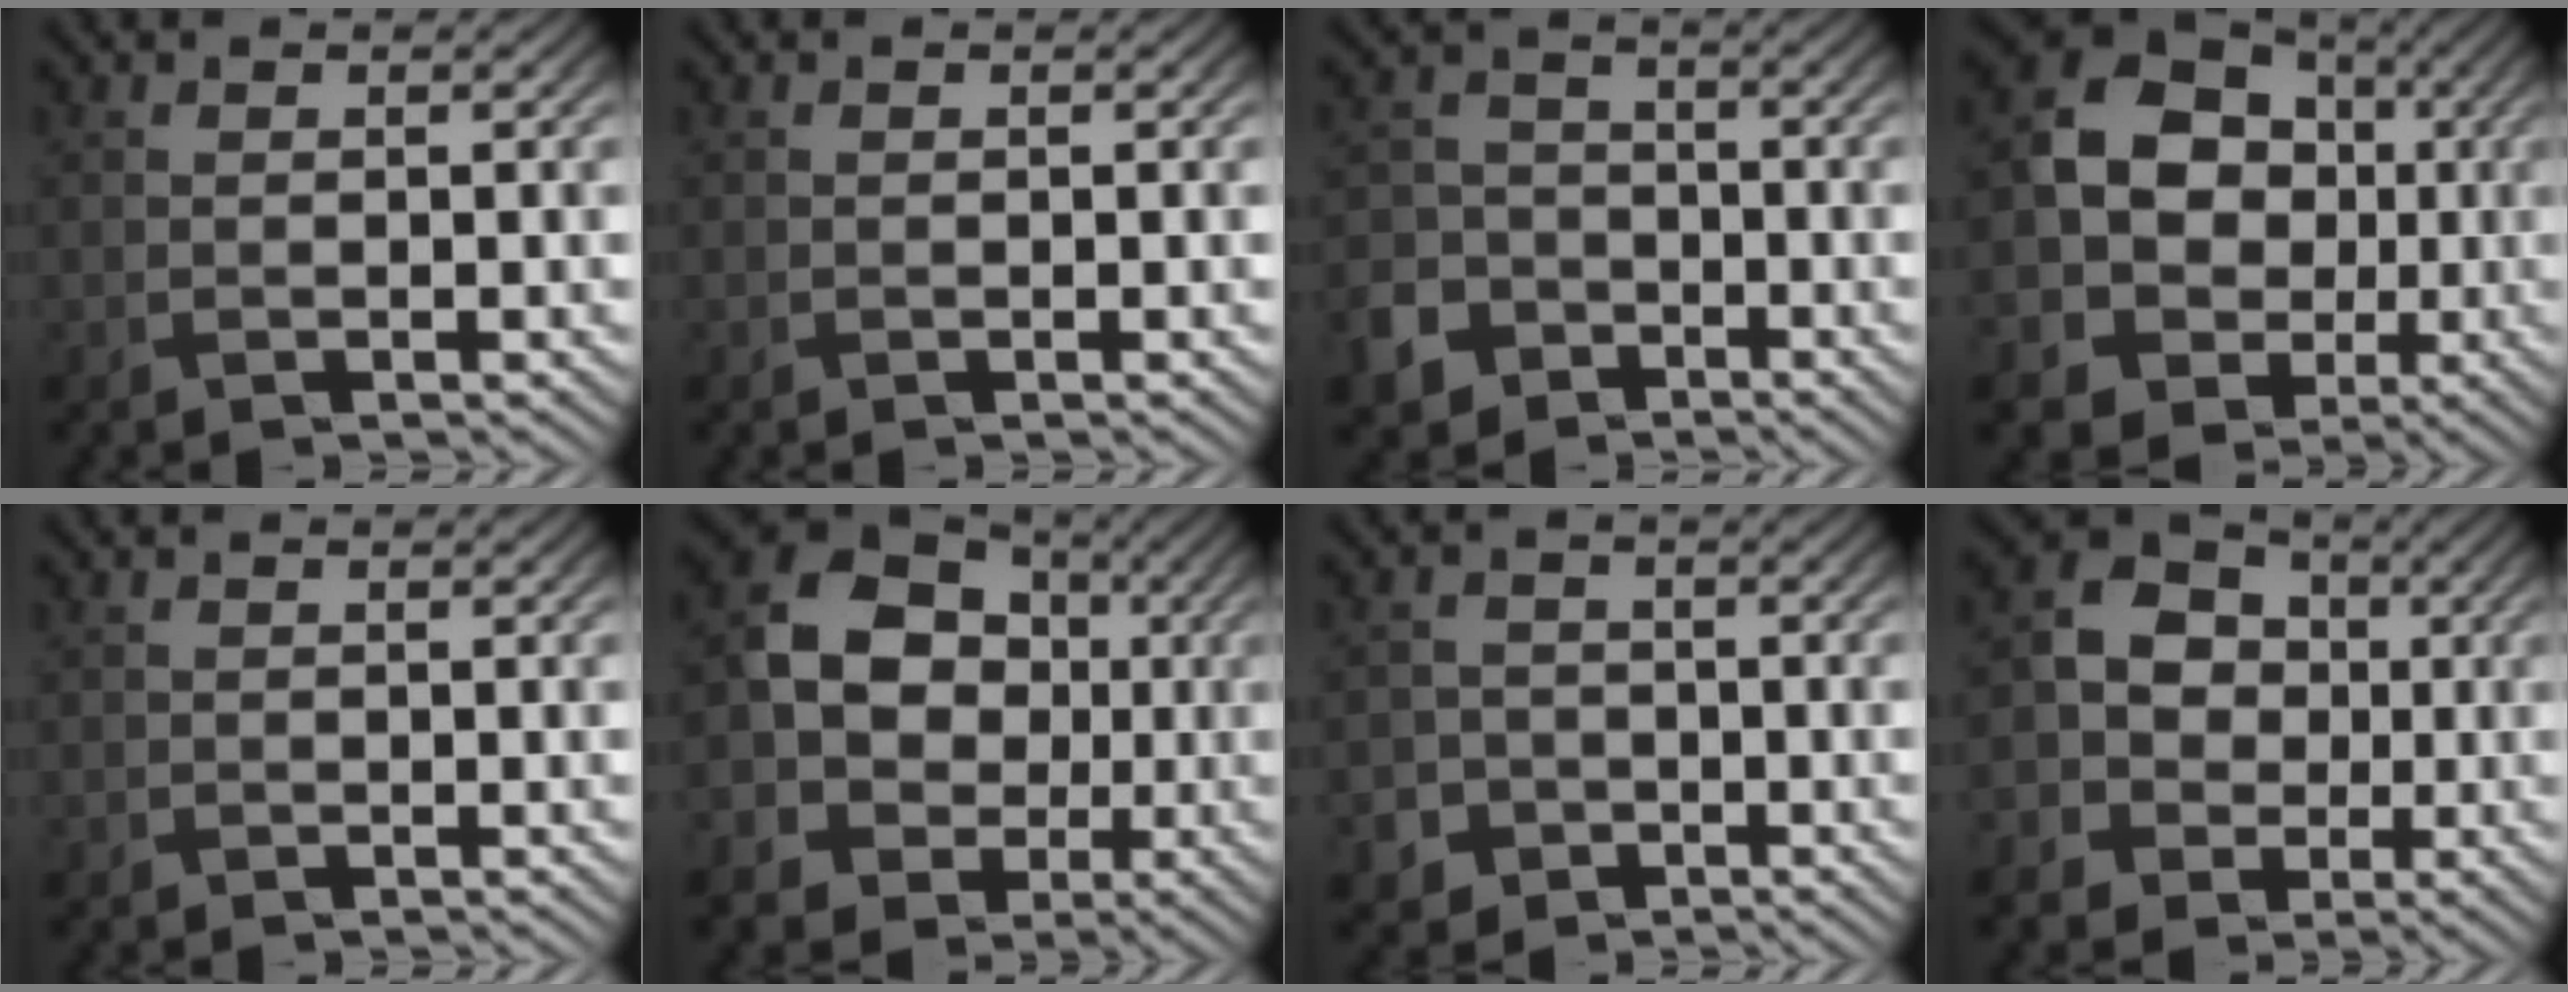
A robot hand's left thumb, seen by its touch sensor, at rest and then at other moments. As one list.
[{"total": 0.0}, {"total": 7.3, "force": [-4.3, 5.3, 2.5], "torque": [-0.069, -0.020, -0.093]}, {"total": 15.6, "force": [-0.4, 13.5, 7.8], "torque": [-0.177, -0.005, -0.018]}, {"total": 0.6, "force": [-0.3, 0.5, 0.0], "torque": [0.003, -0.005, -0.006]}, {"total": 13.4, "force": [-1.0, 11.3, 7.1], "torque": [-0.160, -0.007, -0.027]}, {"total": 4.0, "force": [-1.9, 3.5, 0.8], "torque": [-0.008, -0.004, -0.048]}, {"total": 8.4, "force": [-1.3, 7.5, 3.5], "torque": [-0.080, -0.004, -0.043]}]